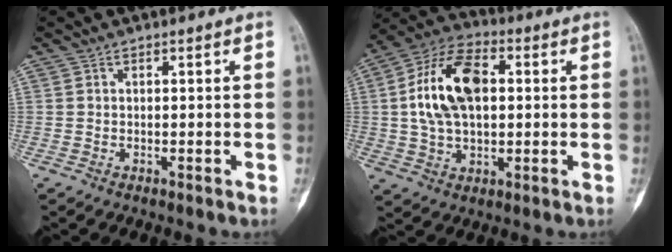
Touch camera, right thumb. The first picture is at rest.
{"total": 15.8, "force": [2.1, 9.3, 12.6], "torque": [-0.226, 0.023, 0.033]}